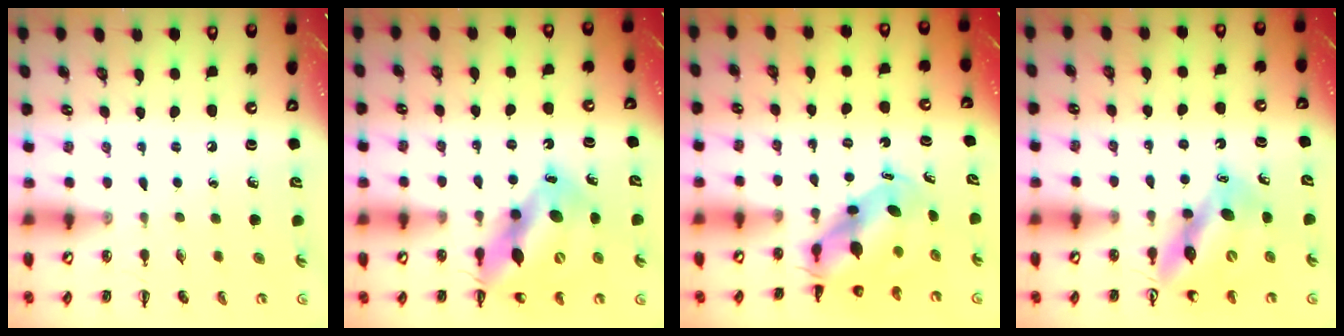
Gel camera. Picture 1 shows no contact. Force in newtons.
{"total": 14.6, "press": 14.1, "slide": 4.1}
{"total": 7.1, "press": 6.9, "slide": 1.6}
{"total": 10.2, "press": 9.8, "slide": 3.0}